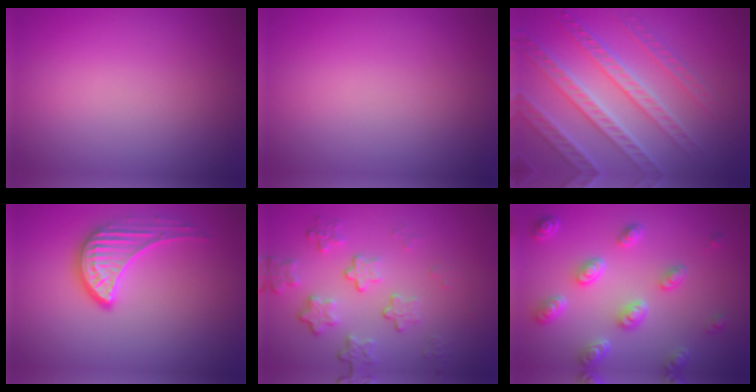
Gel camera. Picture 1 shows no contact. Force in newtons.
{"total": 0.0}
{"total": 6.9, "press": 5.3, "slide": 4.4}
{"total": 3.5, "press": 3.0, "slide": 1.8}
{"total": 4.2, "press": 3.1, "slide": 2.9}
{"total": 5.1, "press": 3.8, "slide": 3.5}